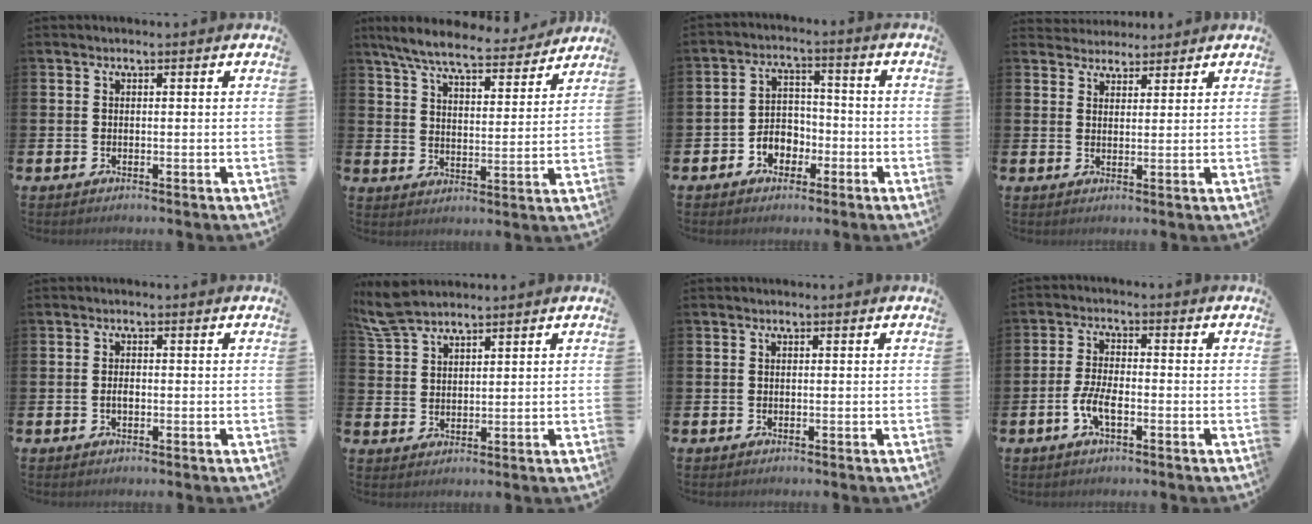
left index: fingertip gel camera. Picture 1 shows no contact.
{"total": 7.9, "force": [7.2, 1.2, 2.9], "torque": [-0.082, -0.040, 0.125]}
{"total": 3.8, "force": [-2.0, 3.1, 1.0], "torque": [-0.027, 0.005, -0.045]}
{"total": 3.1, "force": [2.9, 1.0, -0.4], "torque": [-0.002, -0.009, 0.054]}
{"total": 1.5, "force": [-0.4, 0.7, 1.3], "torque": [-0.023, 0.002, -0.008]}
{"total": 5.7, "force": [5.2, 1.4, 1.8], "torque": [-0.050, -0.014, 0.098]}
{"total": 0.0}
{"total": 4.3, "force": [-1.6, 1.7, 3.6], "torque": [-0.081, 0.006, -0.031]}